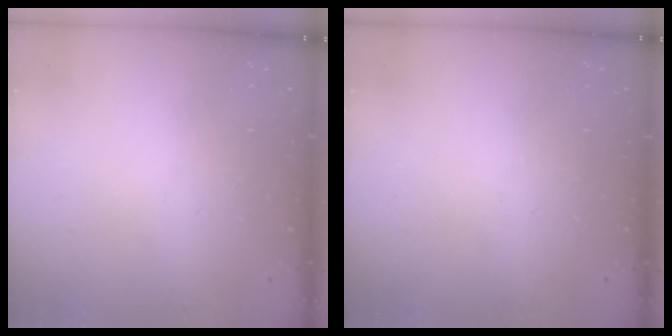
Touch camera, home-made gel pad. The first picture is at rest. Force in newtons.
{"total": 0.0}